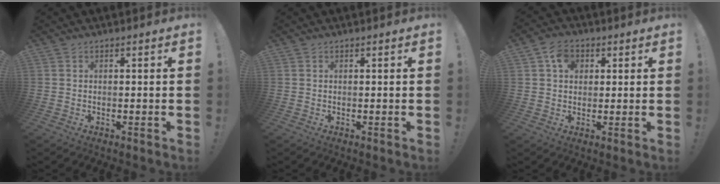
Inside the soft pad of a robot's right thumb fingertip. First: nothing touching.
{"total": 0.0}
{"total": 6.9, "force": [2.6, 5.4, 3.3], "torque": [-0.043, 0.000, 0.046]}